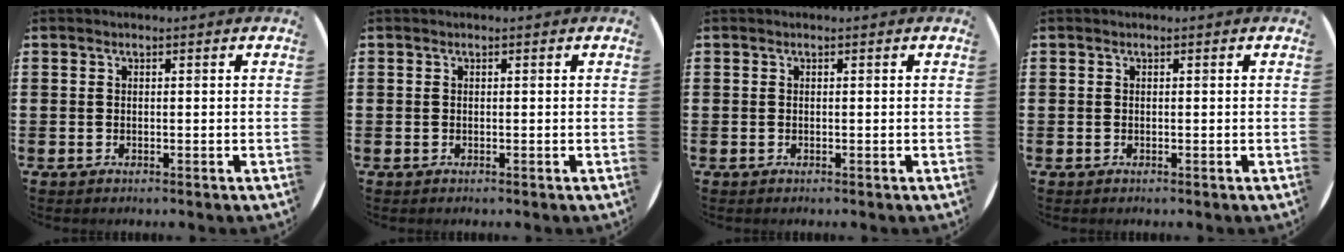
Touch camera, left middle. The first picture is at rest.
{"total": 0.0}
{"total": 0.0}
{"total": 0.0}